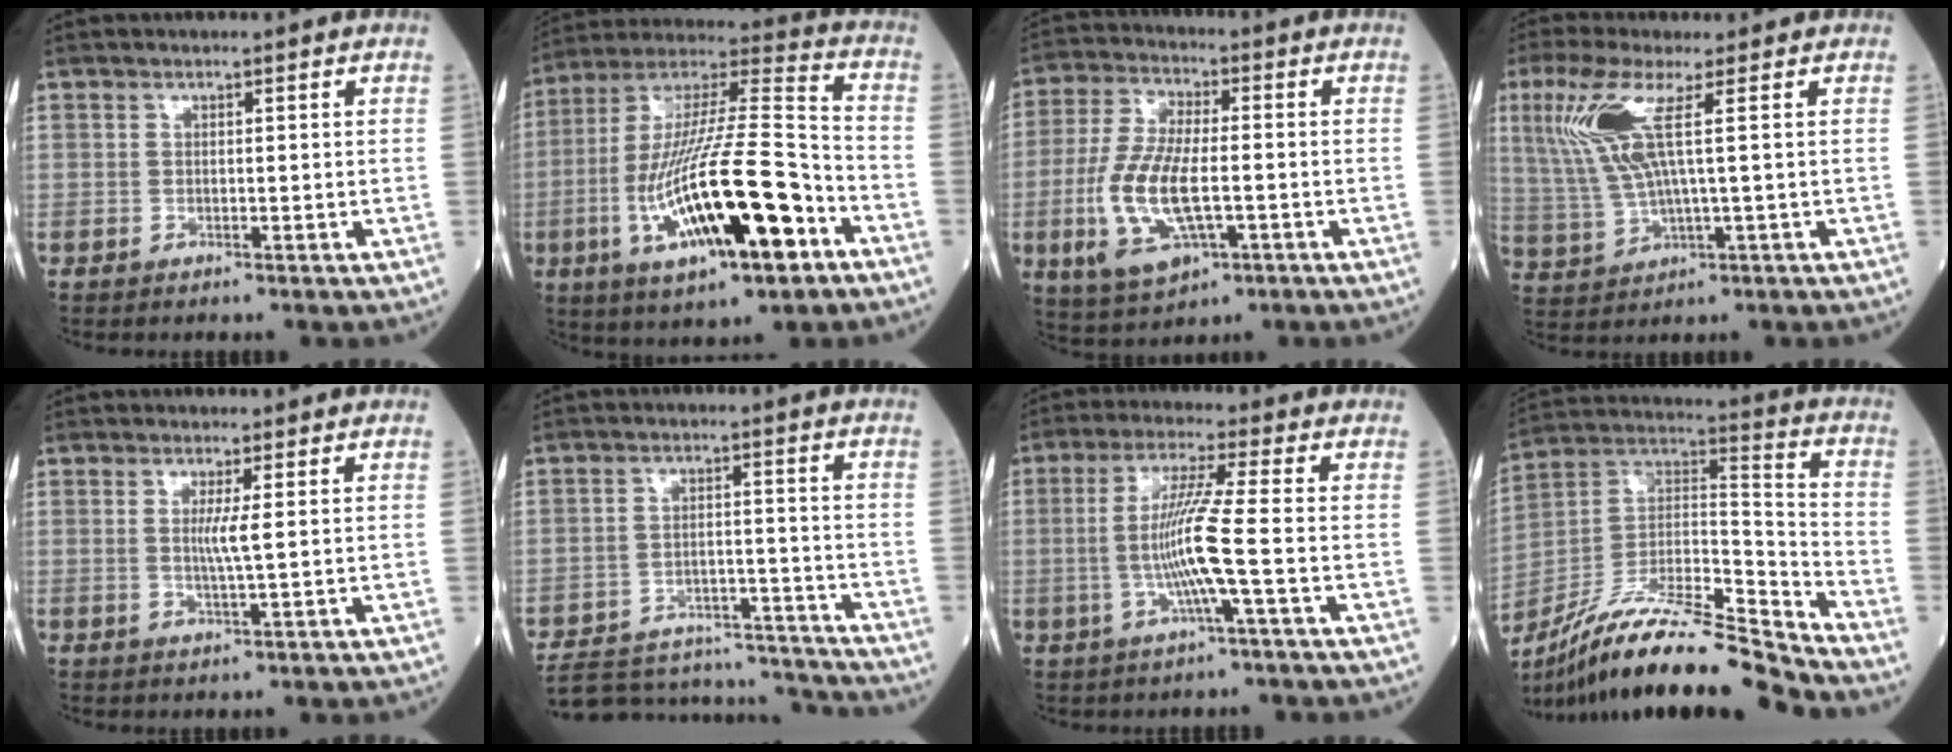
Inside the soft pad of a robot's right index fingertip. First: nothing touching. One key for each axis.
{"total": 23.4, "fx": -8.1, "fy": 4.6, "fz": 21.5, "tx": -0.410, "ty": -0.019, "tz": -0.132}
{"total": 12.6, "fx": -3.1, "fy": 4.7, "fz": 11.3, "tx": -0.247, "ty": -0.005, "tz": -0.051}
{"total": 8.8, "fx": 2.8, "fy": 0.7, "fz": 8.3, "tx": -0.208, "ty": 0.006, "tz": 0.062}
{"total": 2.6, "fx": 0.5, "fy": -0.5, "fz": 2.5, "tx": -0.053, "ty": -0.005, "tz": 0.009}
{"total": 18.6, "fx": -18.0, "fy": 2.7, "fz": 3.8, "tx": -0.084, "ty": 0.012, "tz": -0.251}
{"total": 8.3, "fx": -1.4, "fy": -1.2, "fz": 8.0, "tx": -0.164, "ty": -0.001, "tz": -0.027}
{"total": 20.2, "fx": -17.3, "fy": 0.9, "fz": 10.5, "tx": -0.208, "ty": 0.016, "tz": -0.313}